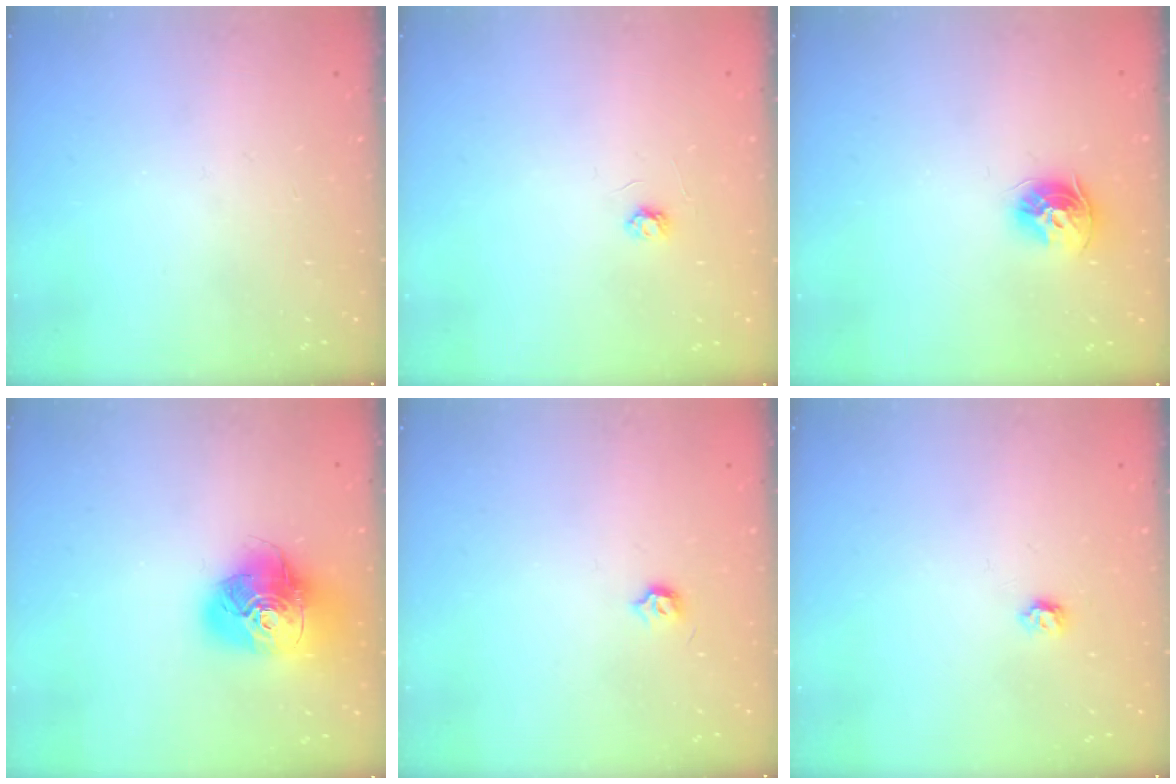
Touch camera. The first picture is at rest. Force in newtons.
{"total": 2.6, "press": 2.6, "slide": 0.3}
{"total": 9.5, "press": 9.4, "slide": 0.9}
{"total": 17.1, "press": 17.0, "slide": 2.2}
{"total": 3.7, "press": 3.6, "slide": 0.6}
{"total": 4.0, "press": 3.9, "slide": 0.6}